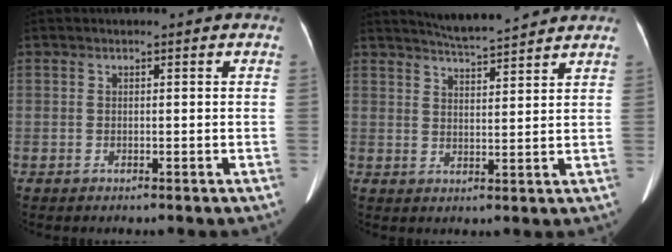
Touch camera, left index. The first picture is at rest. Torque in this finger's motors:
{"motor_torque": [0.29, -0.48, -0.04, 0.01]}